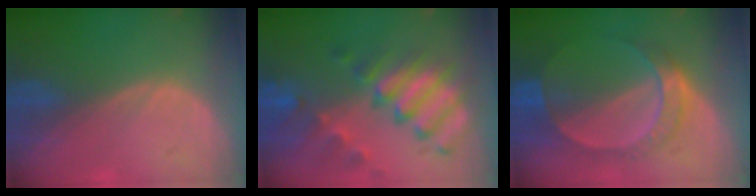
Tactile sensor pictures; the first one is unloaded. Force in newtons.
{"total": 11.3, "press": 9.8, "slide": 5.7}
{"total": 6.8, "press": 6.8, "slide": 0.8}